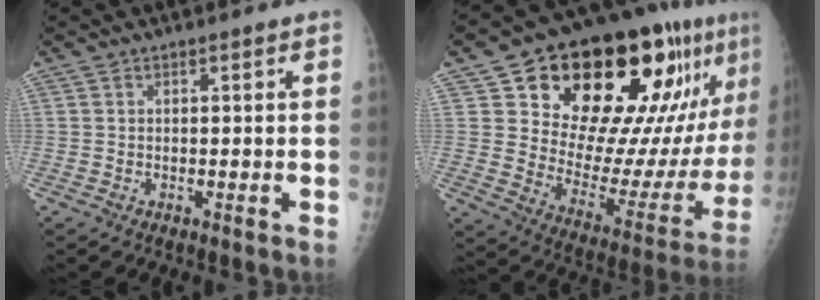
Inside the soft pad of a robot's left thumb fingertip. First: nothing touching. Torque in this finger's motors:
{"motor_torque": [0.59, 0.77, 1.38, -1.40, 0.19]}